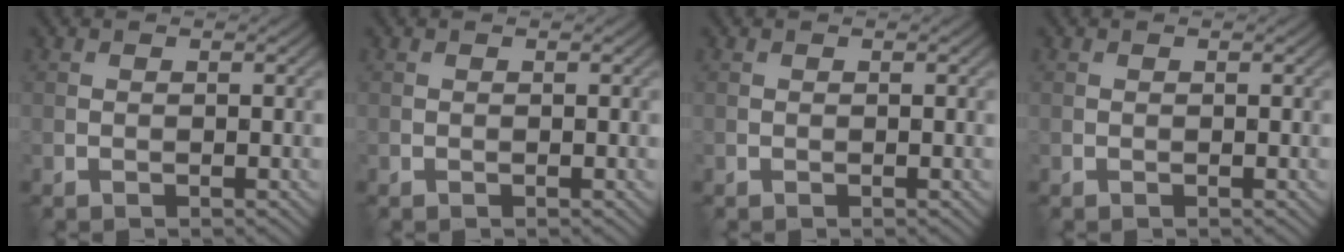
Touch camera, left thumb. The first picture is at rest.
{"total": 0.0}
{"total": 0.0}
{"total": 0.0}